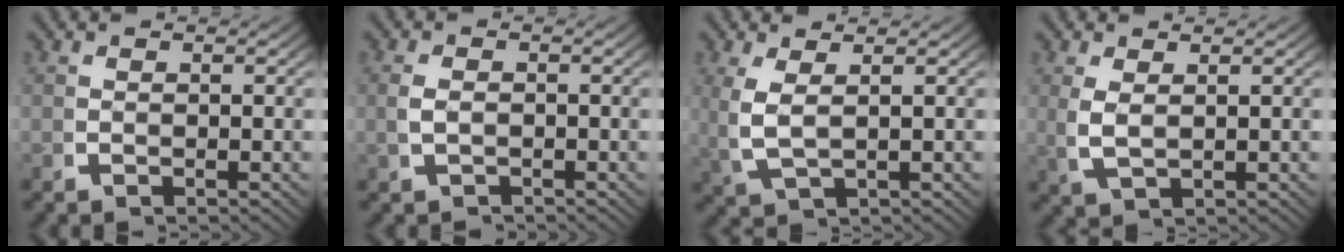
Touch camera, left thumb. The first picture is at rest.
{"total": 1.8, "force": [-1.2, 1.0, 1.0], "torque": [-0.027, -0.011, -0.011]}
{"total": 3.4, "force": [1.1, 1.5, 2.9], "torque": [-0.083, -0.009, 0.036]}
{"total": 2.4, "force": [0.9, 1.0, 2.0], "torque": [-0.057, -0.010, 0.031]}